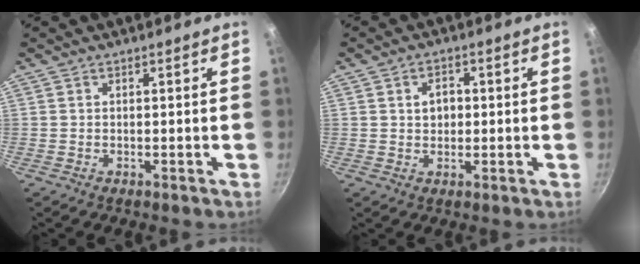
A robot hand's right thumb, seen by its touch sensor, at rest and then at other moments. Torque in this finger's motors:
{"motor_torque": [-0.13, -0.38, -0.18, 0.18, 0.00]}